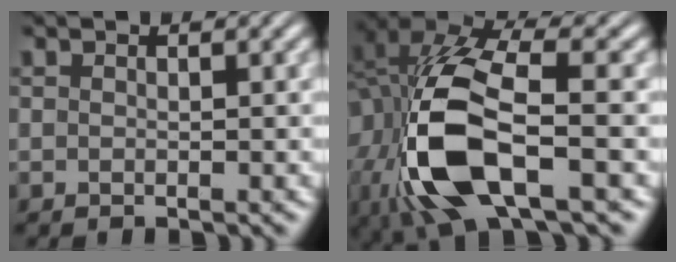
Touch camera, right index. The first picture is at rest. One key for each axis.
{"total": 12.7, "fx": -1.4, "fy": 7.2, "fz": 10.4, "tx": -0.252, "ty": -0.043, "tz": 0.001}